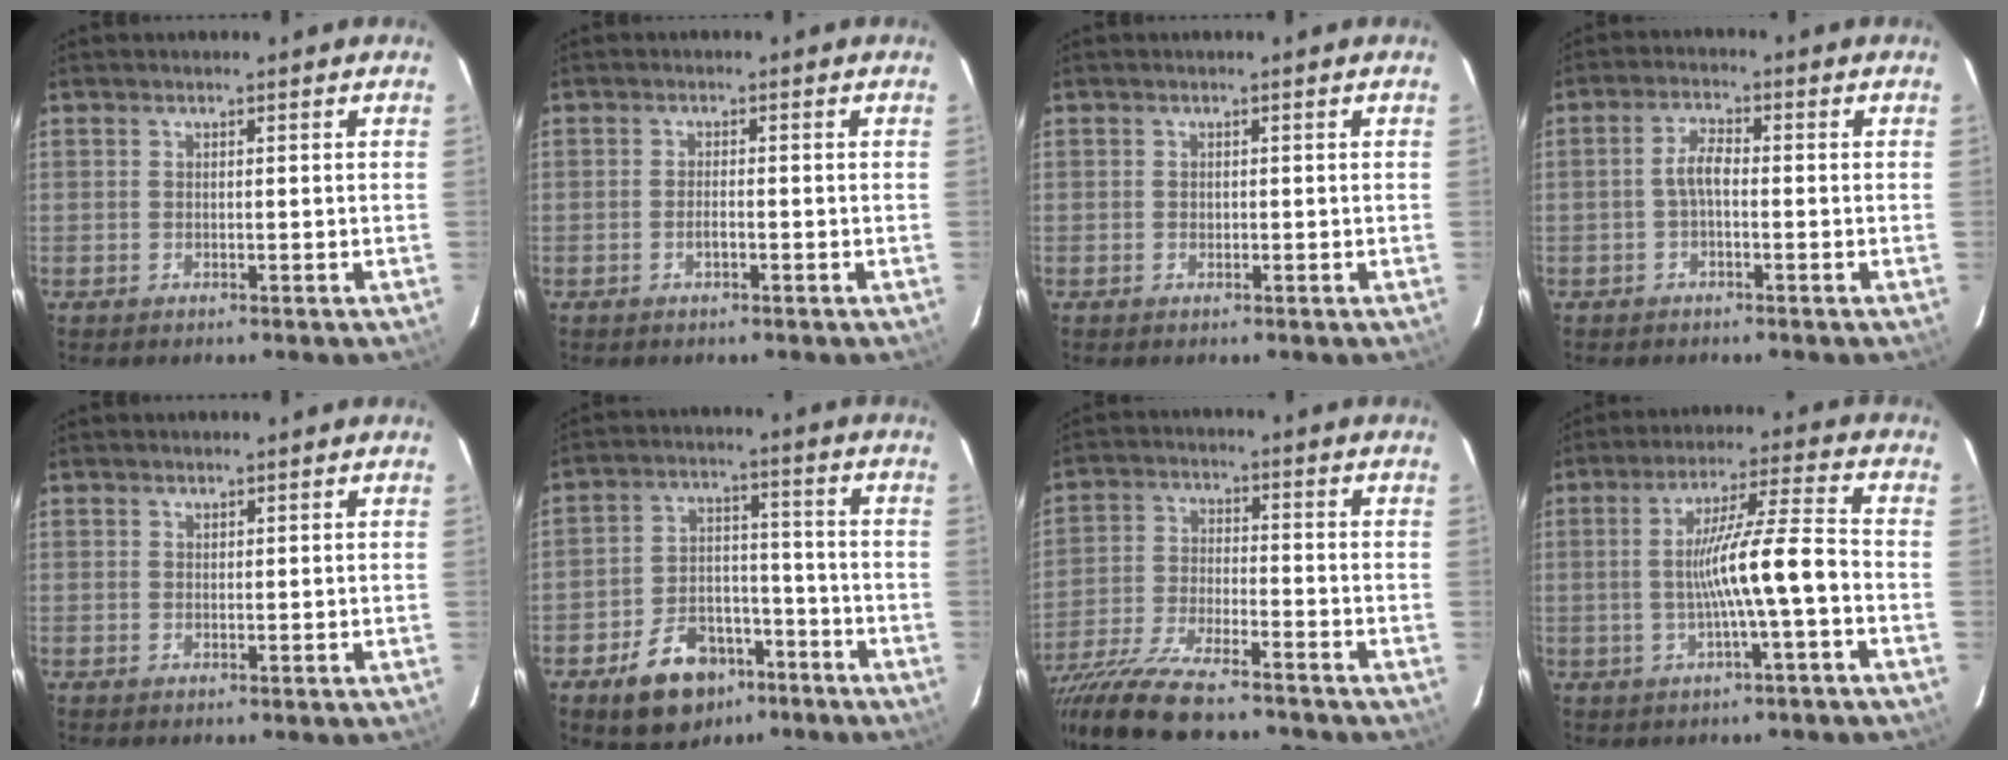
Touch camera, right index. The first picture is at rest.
{"total": 1.5, "force": [-0.8, 0.6, 1.2], "torque": [-0.024, 0.003, -0.015]}
{"total": 0.6, "force": [-0.2, 0.6, 0.0], "torque": [0.001, 0.000, -0.003]}
{"total": 3.1, "force": [-0.8, 1.3, 2.7], "torque": [-0.057, 0.012, -0.017]}
{"total": 0.6, "force": [0.4, 0.4, 0.0], "torque": [0.001, 0.002, 0.008]}
{"total": 13.8, "force": [-8.5, 8.7, 6.6], "torque": [-0.136, 0.026, -0.115]}
{"total": 20.7, "force": [-17.2, 4.3, 10.7], "torque": [-0.222, -0.055, -0.292]}
{"total": 9.8, "force": [-2.5, -0.3, 9.5], "torque": [-0.168, 0.007, -0.036]}